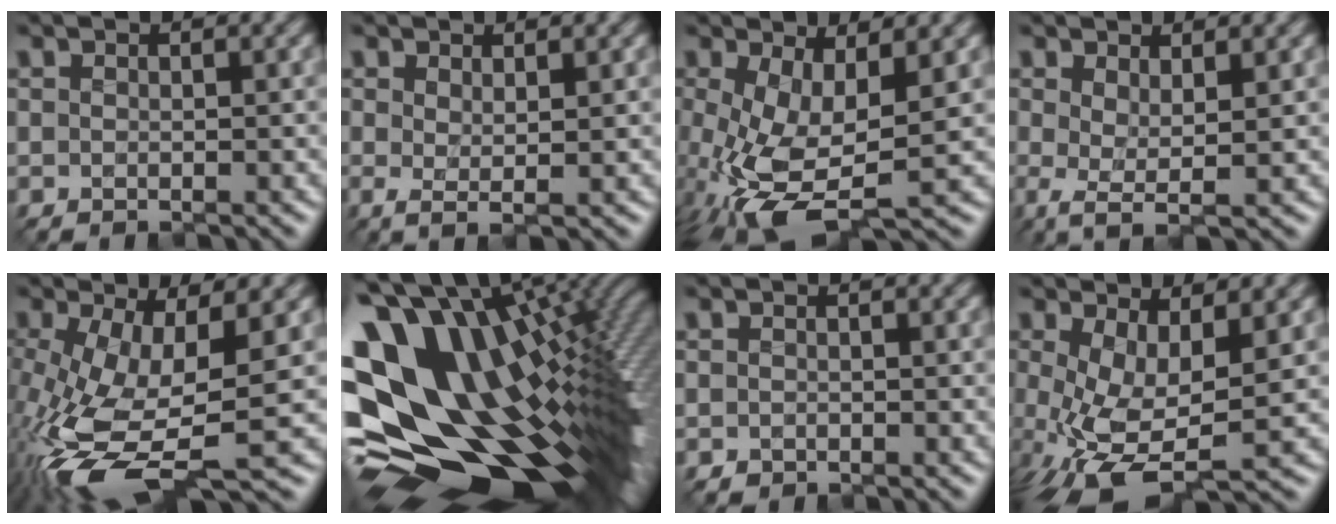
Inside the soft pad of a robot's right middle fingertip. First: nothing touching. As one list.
[{"total": 1.1, "force": [0.3, 0.1, 1.0], "torque": [-0.021, -0.008, 0.010]}, {"total": 8.0, "force": [-1.7, 3.5, 7.0], "torque": [-0.163, -0.017, -0.022]}, {"total": 2.1, "force": [-0.1, 0.5, 2.0], "torque": [-0.044, -0.008, -0.002]}, {"total": 10.1, "force": [-3.1, 4.1, 8.7], "torque": [-0.197, -0.029, -0.044]}, {"total": 17.7, "force": [0.8, 11.0, 13.9], "torque": [-0.276, -0.059, 0.055]}, {"total": 0.5, "force": [-0.5, 0.0, -0.2], "torque": [-0.006, -0.005, -0.006]}, {"total": 7.3, "force": [-1.4, 3.0, 6.5], "torque": [-0.145, -0.014, -0.017]}]